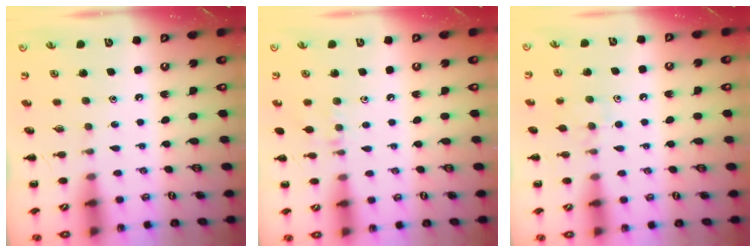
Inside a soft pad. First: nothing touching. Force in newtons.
{"total": 6.6, "press": 6.5, "slide": 1.3}
{"total": 7.0, "press": 6.8, "slide": 1.8}